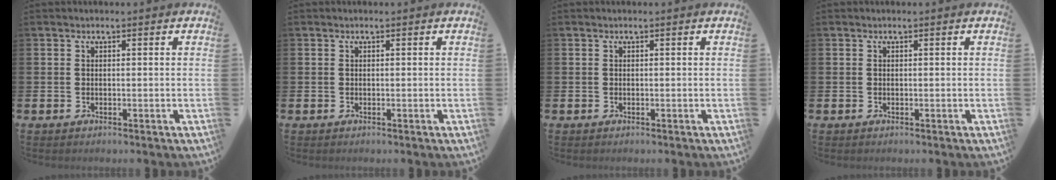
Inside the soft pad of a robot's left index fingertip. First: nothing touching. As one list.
[{"total": 0.0}, {"total": 0.0}, {"total": 0.0}]